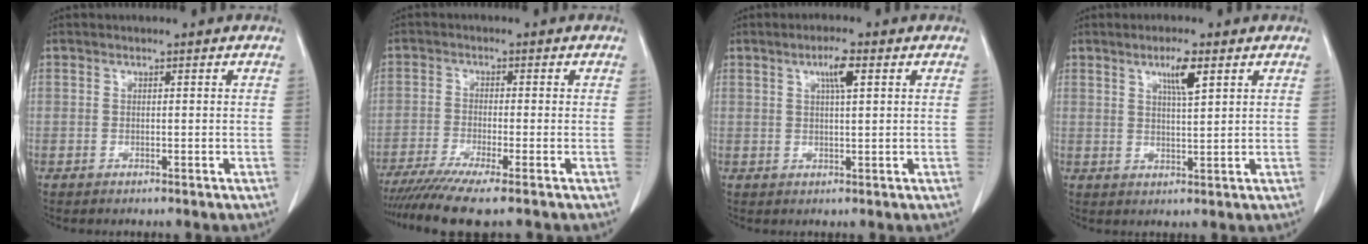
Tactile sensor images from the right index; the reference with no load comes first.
{"total": 8.5, "force": [-6.8, -0.7, 5.1], "torque": [-0.078, -0.019, -0.110]}
{"total": 3.5, "force": [1.5, 0.4, 3.2], "torque": [-0.057, 0.001, 0.024]}
{"total": 4.4, "force": [2.3, 0.4, 3.7], "torque": [-0.064, -0.003, 0.039]}